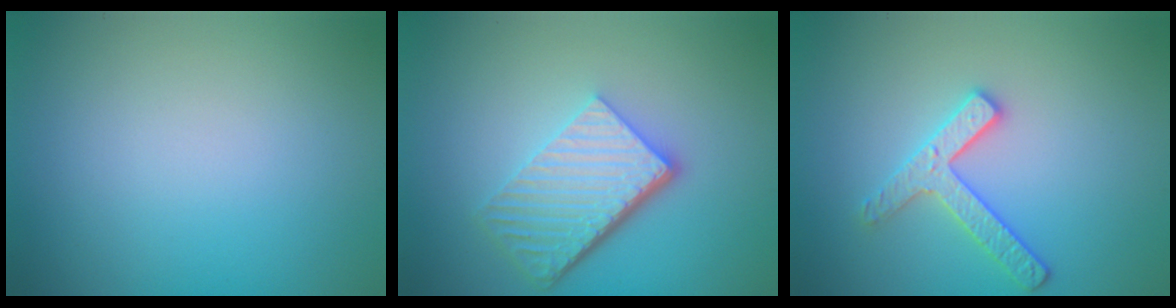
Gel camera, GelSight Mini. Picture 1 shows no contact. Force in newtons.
{"total": 5.9, "press": 4.0, "slide": 4.3}
{"total": 2.6, "press": 2.6, "slide": 0.4}